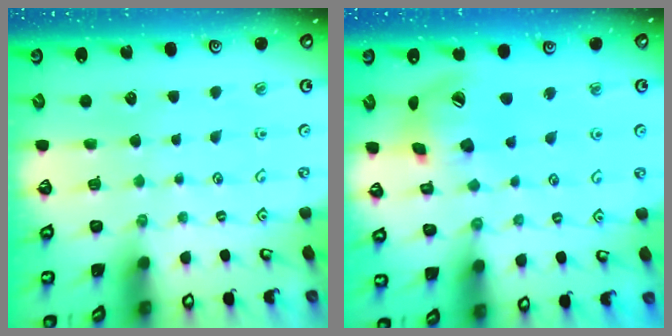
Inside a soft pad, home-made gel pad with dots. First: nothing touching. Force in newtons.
{"total": 15.0, "press": 14.9, "slide": 2.1}